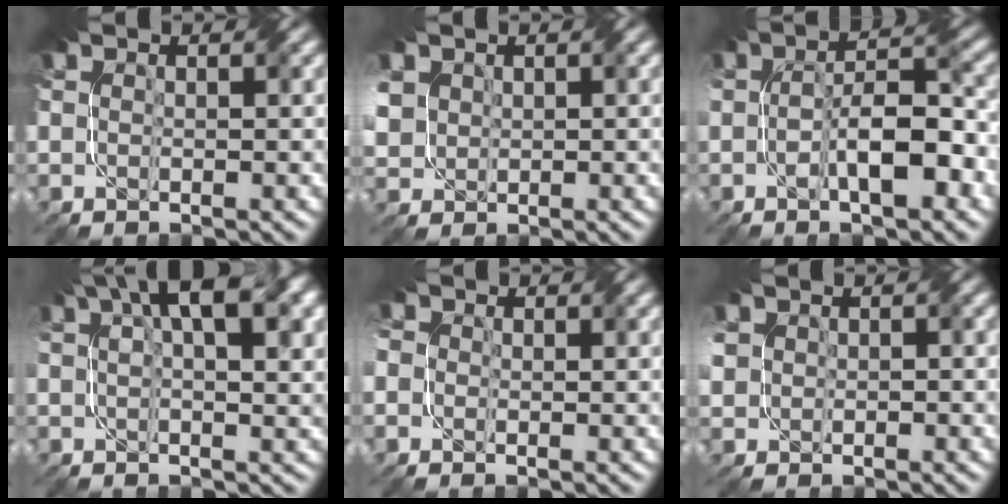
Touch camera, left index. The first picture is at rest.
{"total": 4.3, "force": [0.9, 3.7, 1.9], "torque": [-0.072, 0.010, 0.022]}
{"total": 5.7, "force": [-1.7, 2.0, 5.1], "torque": [-0.078, 0.013, -0.032]}
{"total": 7.0, "force": [3.2, 2.5, 5.7], "torque": [-0.082, 0.020, 0.046]}
{"total": 4.5, "force": [0.2, 4.0, 2.0], "torque": [-0.039, 0.014, -0.033]}
{"total": 2.7, "force": [0.1, 2.5, 1.0], "torque": [-0.028, 0.001, 0.005]}